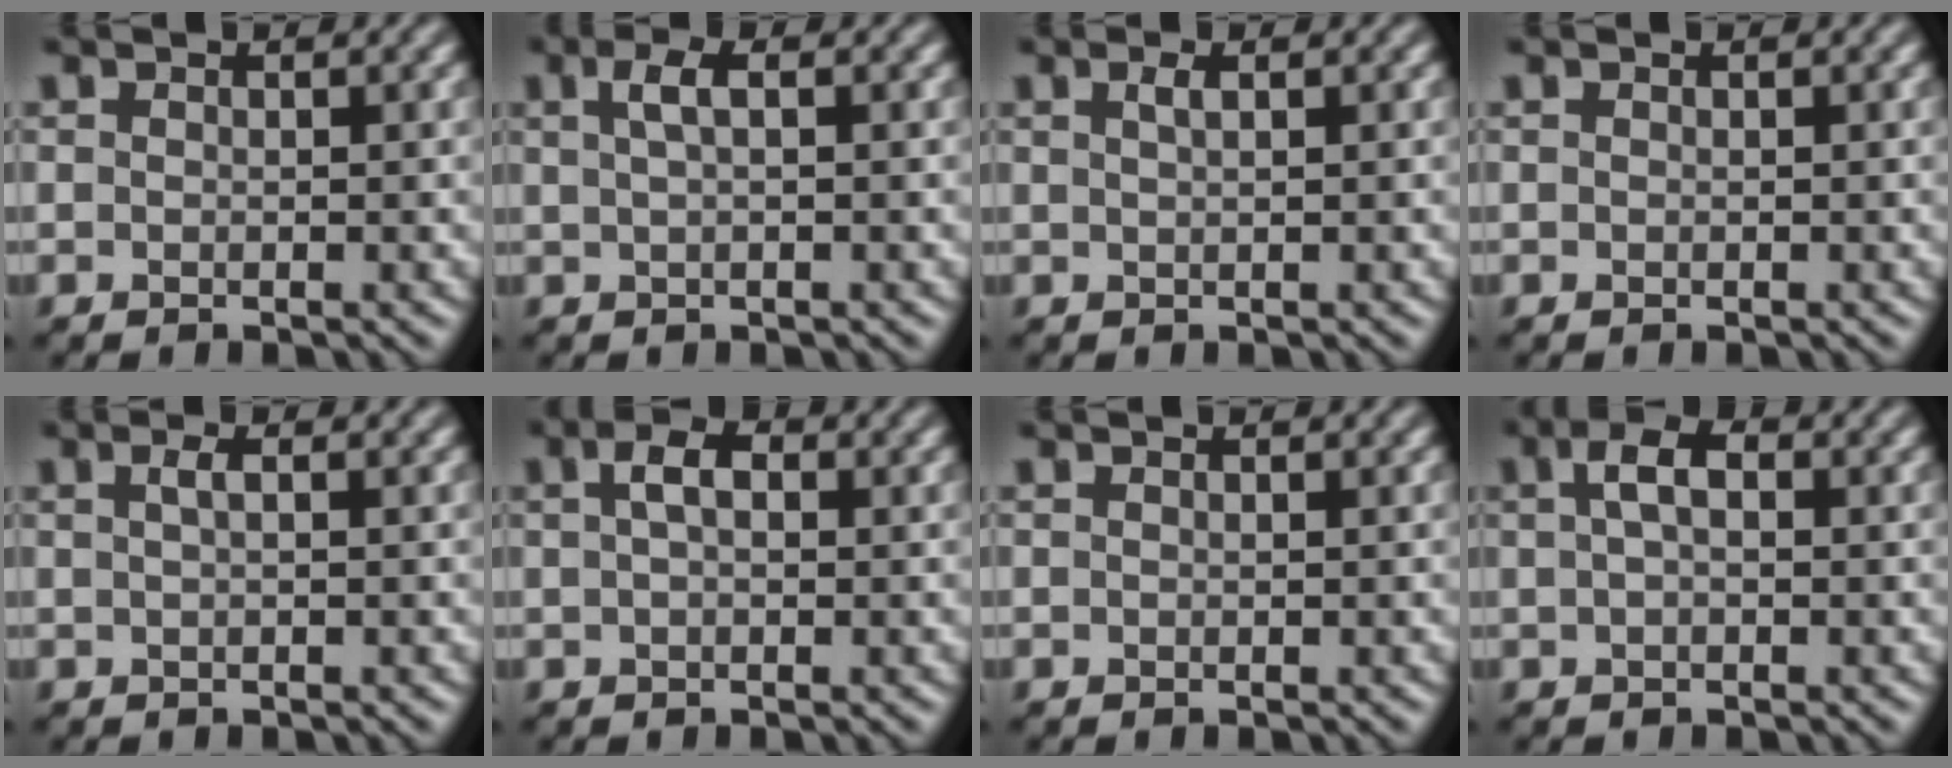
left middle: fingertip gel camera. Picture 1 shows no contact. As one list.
[{"total": 2.0, "force": [0.7, 0.6, 1.8], "torque": [-0.033, 0.008, 0.012]}, {"total": 1.1, "force": [0.5, 0.3, 0.9], "torque": [-0.016, 0.003, 0.009]}, {"total": 0.0}, {"total": 1.1, "force": [0.3, 0.3, 1.0], "torque": [-0.021, 0.006, 0.006]}, {"total": 2.2, "force": [0.6, 1.2, 1.8], "torque": [-0.031, 0.007, 0.005]}, {"total": 0.0}, {"total": 2.5, "force": [0.6, 1.2, 2.0], "torque": [-0.038, 0.008, 0.006]}]